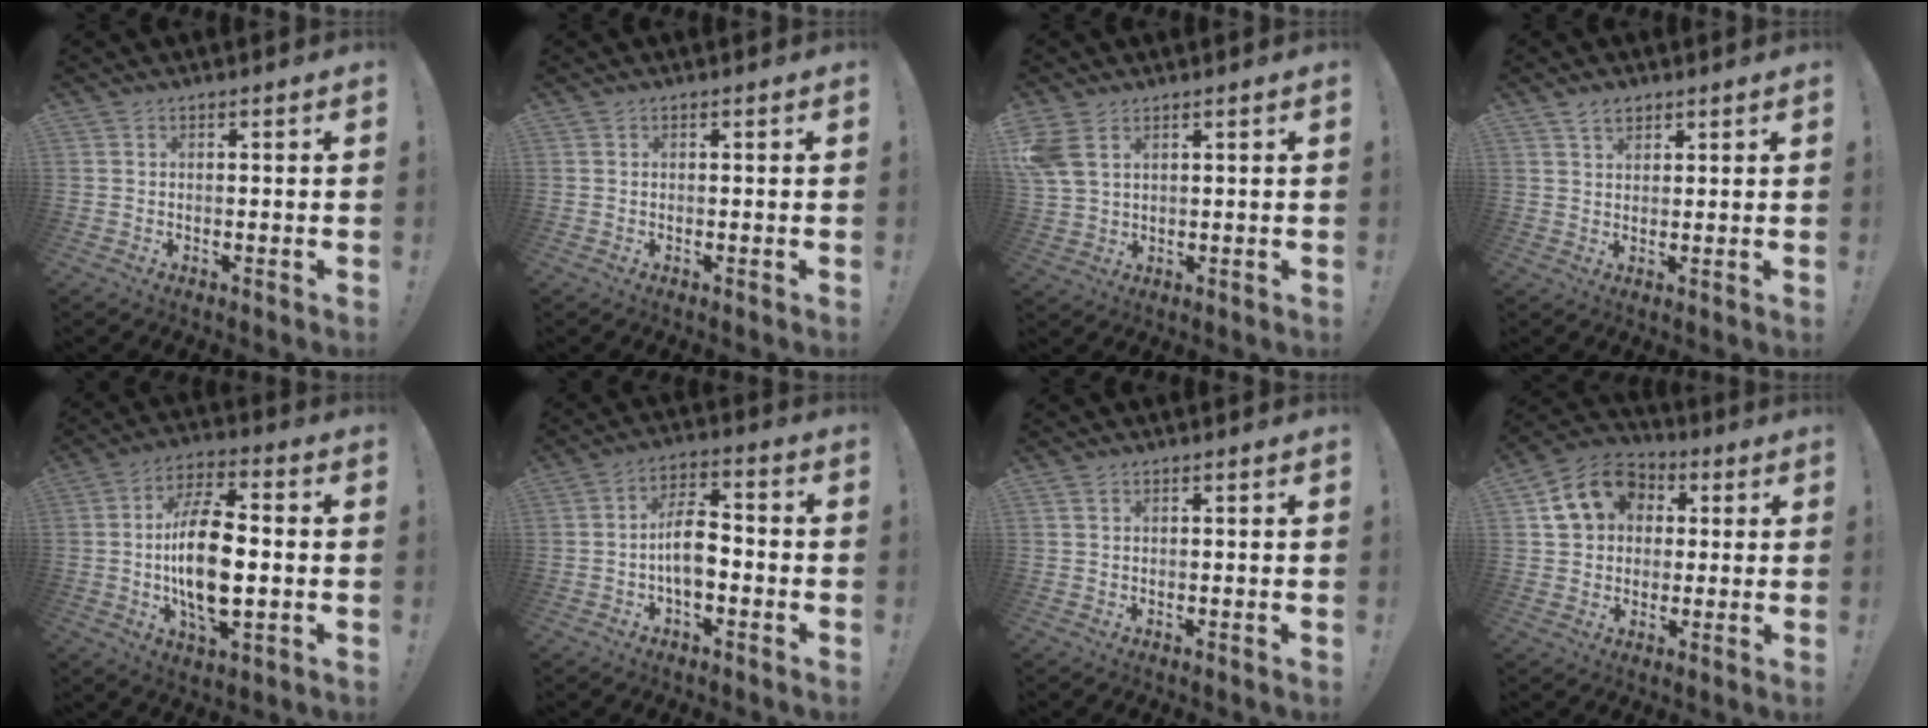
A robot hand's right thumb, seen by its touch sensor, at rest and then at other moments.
{"total": 0.0}
{"total": 6.7, "force": [3.4, 4.0, 4.2], "torque": [-0.096, -0.007, 0.068]}
{"total": 3.4, "force": [2.4, 2.0, 1.4], "torque": [-0.025, -0.009, 0.044]}
{"total": 17.3, "force": [-1.3, 8.2, 15.2], "torque": [-0.288, 0.001, -0.027]}
{"total": 9.3, "force": [-2.2, 5.5, 7.2], "torque": [-0.138, 0.018, -0.038]}
{"total": 0.6, "force": [0.3, 0.4, 0.2], "torque": [-0.010, 0.003, 0.008]}
{"total": 13.8, "force": [4.3, 11.3, 6.7], "torque": [-0.093, -0.003, 0.087]}